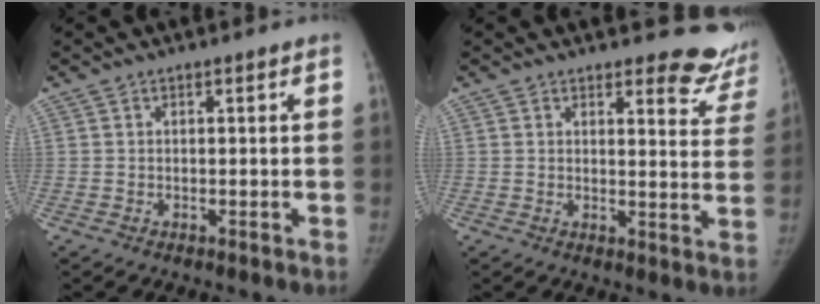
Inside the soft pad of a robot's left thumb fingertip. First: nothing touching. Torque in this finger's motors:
{"motor_torque": [-0.07, -0.04, -0.07, 0.32, -0.05]}